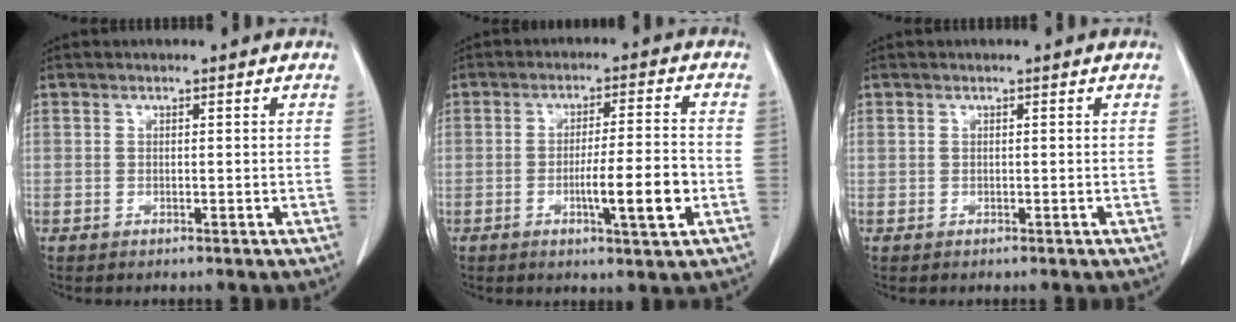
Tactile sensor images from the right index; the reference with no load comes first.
{"total": 8.3, "force": [-2.4, 0.3, 7.9], "torque": [-0.123, -0.006, -0.039]}
{"total": 0.0}